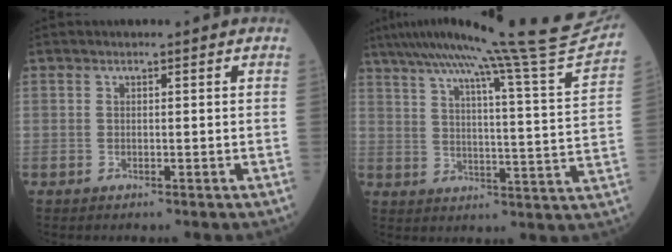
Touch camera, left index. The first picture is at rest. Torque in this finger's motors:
{"motor_torque": [0.90, -1.23, 0.21, 0.13]}